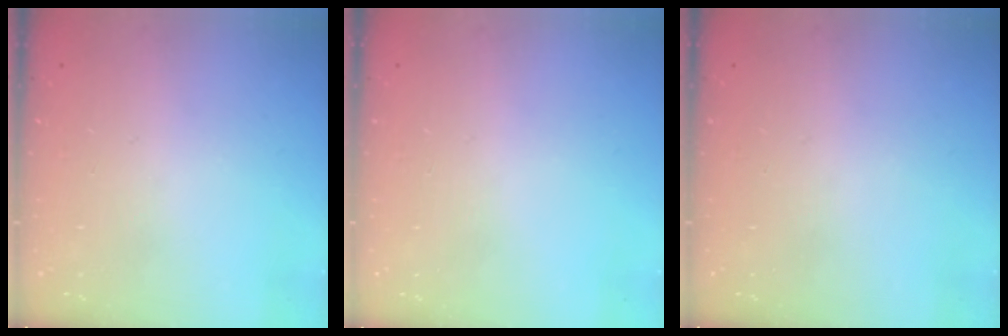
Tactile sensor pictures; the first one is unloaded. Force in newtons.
{"total": 0.0}
{"total": 0.0}